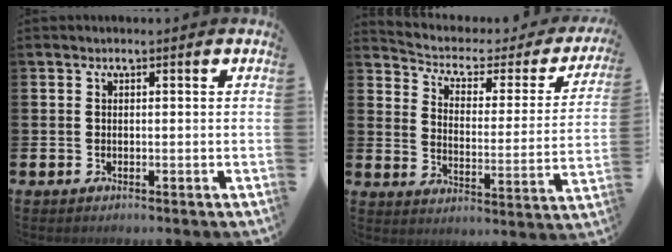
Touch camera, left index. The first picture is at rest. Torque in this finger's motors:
{"motor_torque": [0.37, -1.05, -0.11, 0.00]}